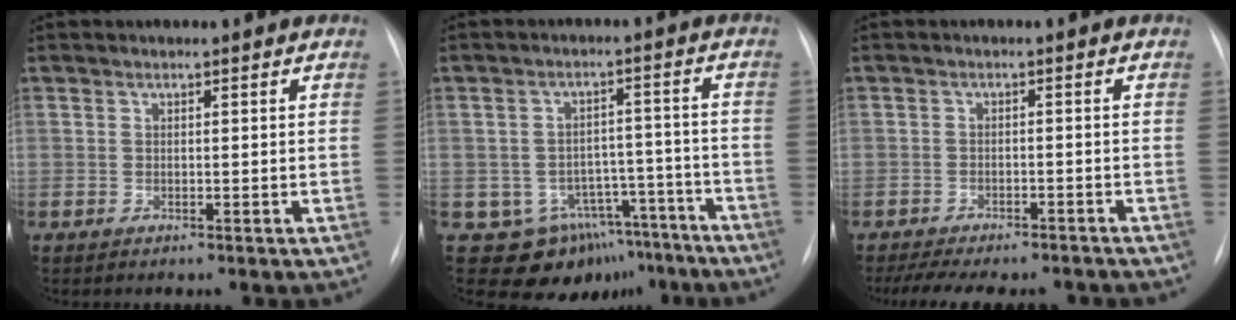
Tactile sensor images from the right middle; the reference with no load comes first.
{"total": 10.6, "force": [-6.7, 7.9, 1.8], "torque": [-0.006, 0.049, -0.079]}
{"total": 12.5, "force": [-10.7, 4.0, 5.0], "torque": [-0.089, 0.003, -0.141]}